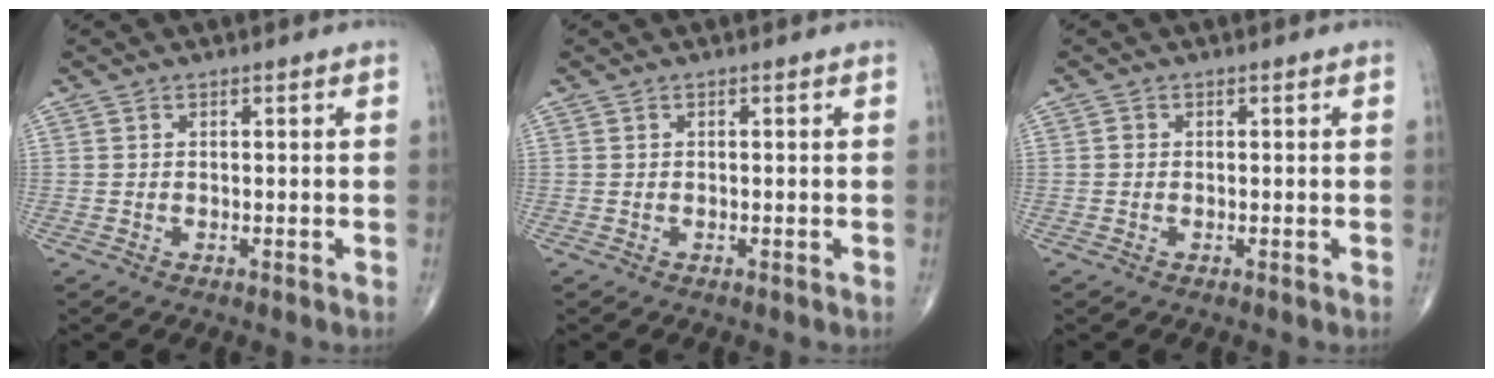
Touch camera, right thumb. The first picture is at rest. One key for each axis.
{"total": 0.0}
{"total": 0.5, "fx": -0.1, "fy": 0.5, "fz": 0.2, "tx": -0.002, "ty": 0.001, "tz": -0.004}